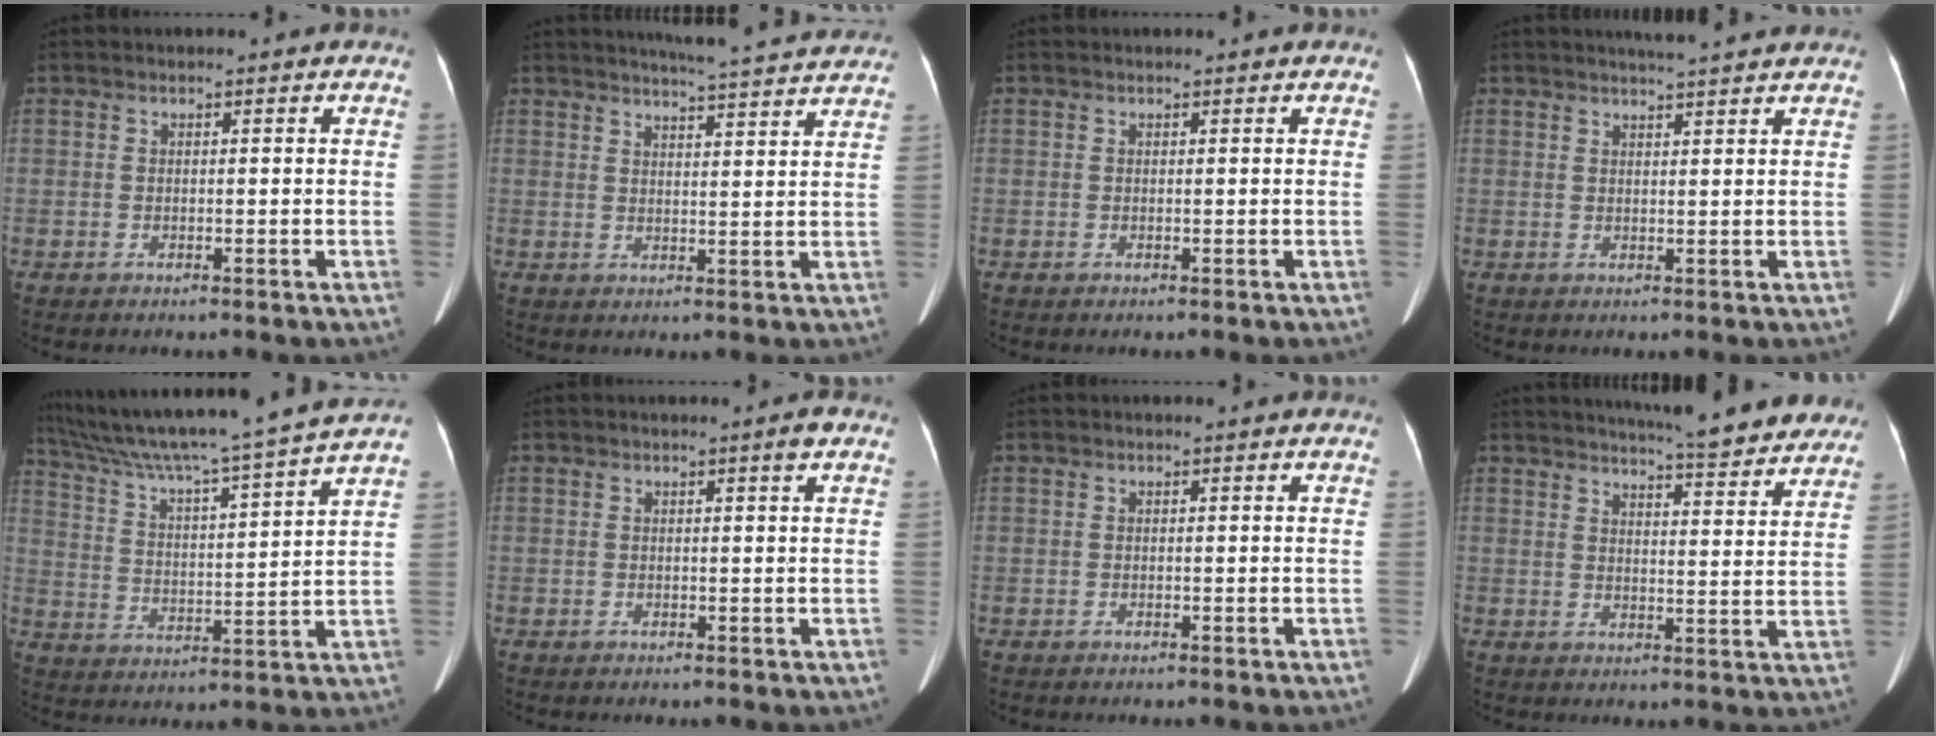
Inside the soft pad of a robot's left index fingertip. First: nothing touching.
{"total": 13.5, "force": [12.6, 0.1, 4.6], "torque": [-0.071, -0.001, 0.151]}
{"total": 1.3, "force": [1.2, 0.3, 0.4], "torque": [-0.009, 0.019, 0.016]}
{"total": 5.6, "force": [5.1, -0.2, 2.2], "torque": [-0.036, 0.017, 0.067]}
{"total": 19.6, "force": [17.0, -2.2, 9.6], "torque": [-0.171, -0.013, 0.260]}
{"total": 0.9, "force": [0.3, -0.1, 0.8], "torque": [-0.016, -0.003, 0.004]}
{"total": 0.0}
{"total": 15.8, "force": [14.4, 2.1, 6.2], "torque": [-0.076, -0.009, 0.171]}